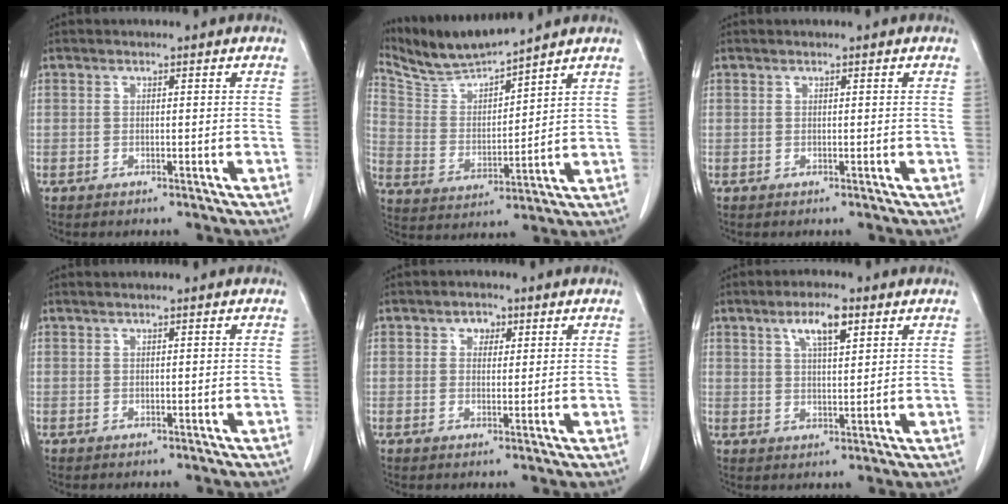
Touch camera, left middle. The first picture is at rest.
{"total": 9.2, "force": [8.9, -0.8, 2.1], "torque": [-0.060, -0.002, 0.187]}
{"total": 0.0}
{"total": 0.8, "force": [0.7, -0.2, 0.4], "torque": [-0.012, 0.007, 0.018]}
{"total": 2.3, "force": [1.1, 1.6, 1.1], "torque": [-0.015, 0.004, 0.016]}
{"total": 5.7, "force": [3.2, 1.3, 4.5], "torque": [-0.083, 0.005, 0.054]}